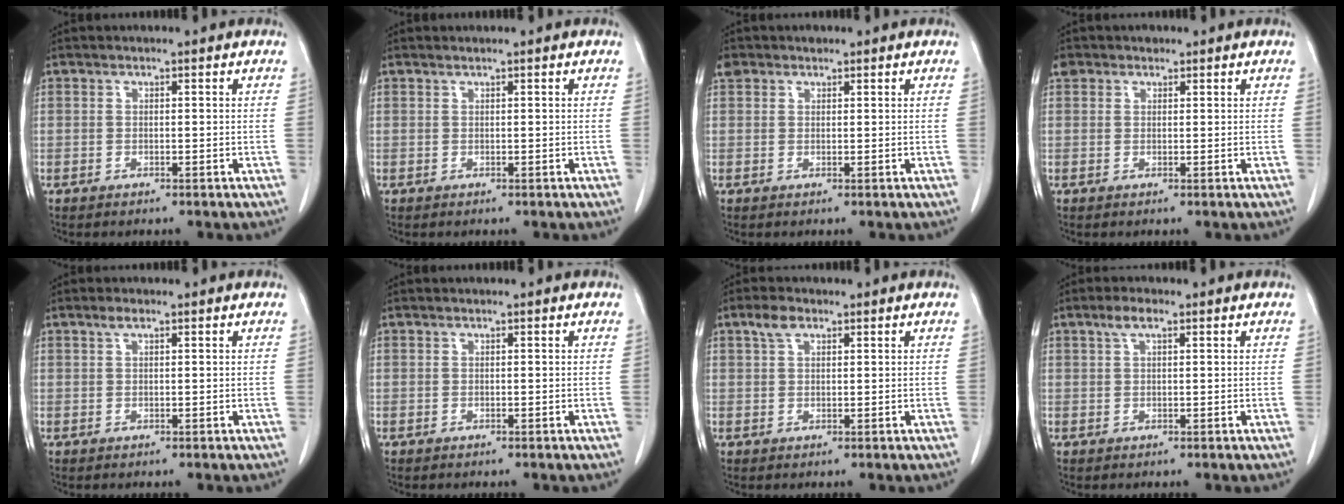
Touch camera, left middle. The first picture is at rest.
{"total": 0.0}
{"total": 1.9, "force": [1.3, 1.4, 0.2], "torque": [-0.005, 0.011, 0.022]}
{"total": 2.0, "force": [1.3, 1.5, 0.2], "torque": [-0.002, 0.010, 0.021]}
{"total": 1.1, "force": [0.7, 0.2, 0.8], "torque": [-0.019, 0.004, 0.015]}
{"total": 0.0}
{"total": 2.5, "force": [1.5, 1.2, 1.5], "torque": [-0.037, 0.010, 0.032]}
{"total": 2.4, "force": [1.4, 0.7, 1.9], "torque": [-0.043, 0.009, 0.027]}